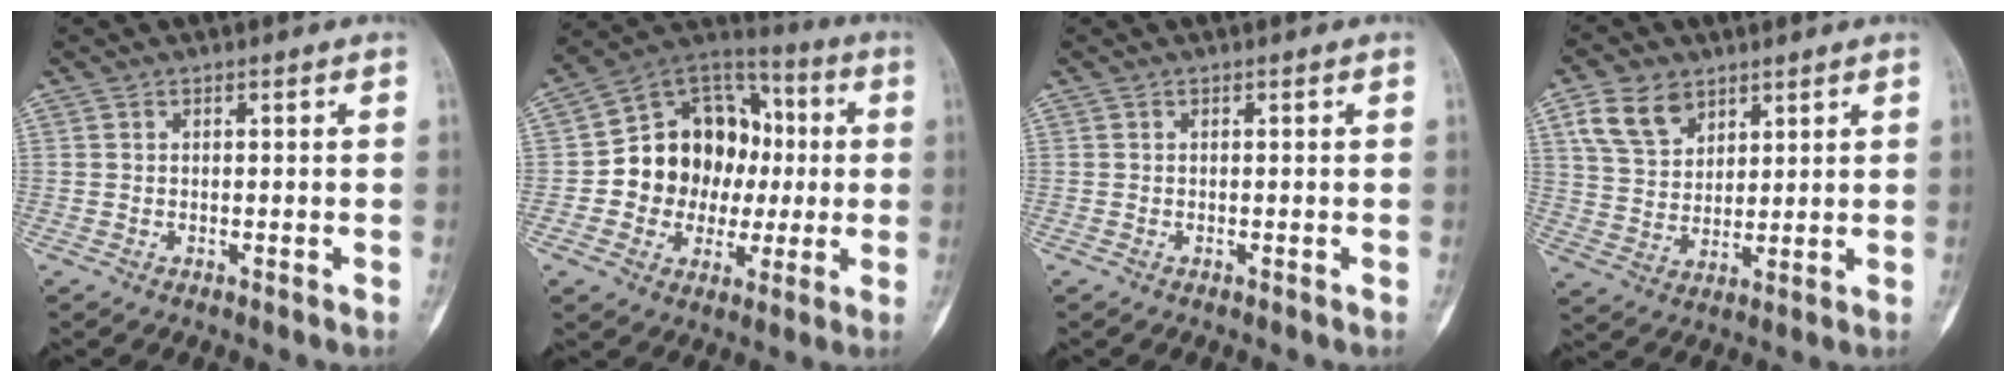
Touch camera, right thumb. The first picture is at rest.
{"total": 18.2, "force": [-0.2, 15.0, 10.4], "torque": [-0.104, 0.037, 0.000]}
{"total": 0.0}
{"total": 9.3, "force": [5.1, 6.3, 4.6], "torque": [-0.071, -0.018, 0.104]}